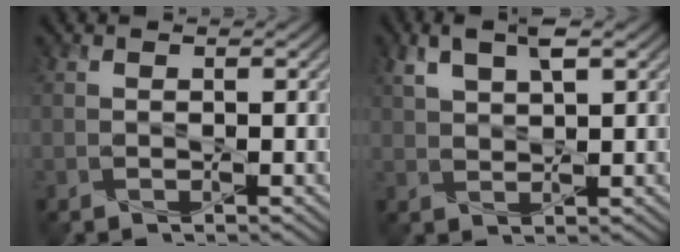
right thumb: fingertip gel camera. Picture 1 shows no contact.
{"total": 4.7, "force": [2.4, 1.7, 3.6], "torque": [-0.089, 0.007, 0.051]}